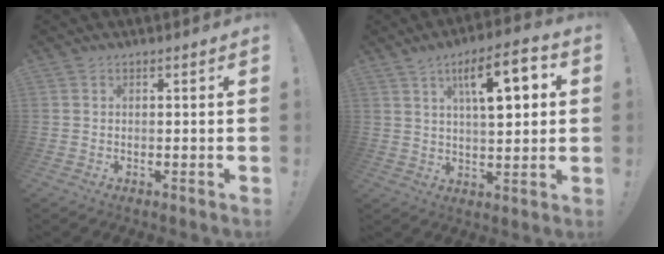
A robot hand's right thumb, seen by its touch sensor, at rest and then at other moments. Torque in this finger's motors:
{"motor_torque": [0.14, 2.50, 1.54, 0.75, 0.04]}